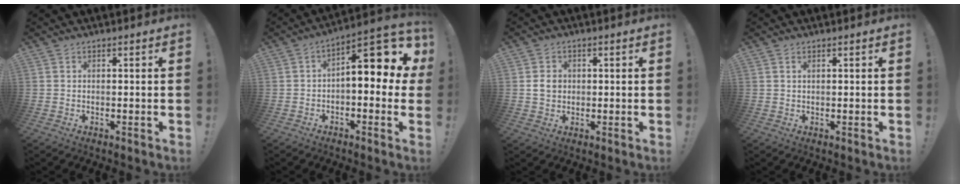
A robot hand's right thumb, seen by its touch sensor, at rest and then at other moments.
{"total": 12.5, "force": [2.6, 5.2, 11.1], "torque": [-0.147, -0.016, 0.041]}
{"total": 4.2, "force": [0.2, 3.5, 2.4], "torque": [-0.045, 0.004, 0.003]}
{"total": 0.7, "force": [0.4, 0.2, 0.5], "torque": [-0.006, -0.002, 0.007]}